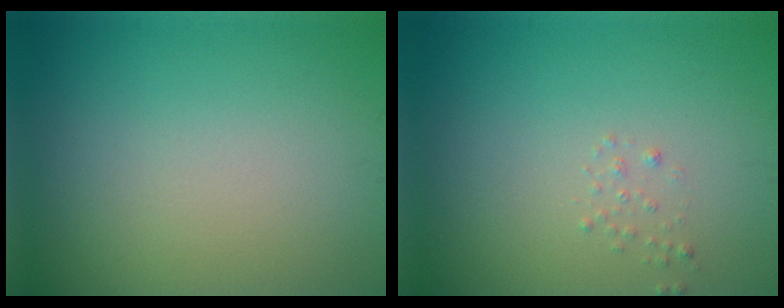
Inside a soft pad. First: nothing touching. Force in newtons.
{"total": 0.6, "press": 0.6, "slide": 0.0}